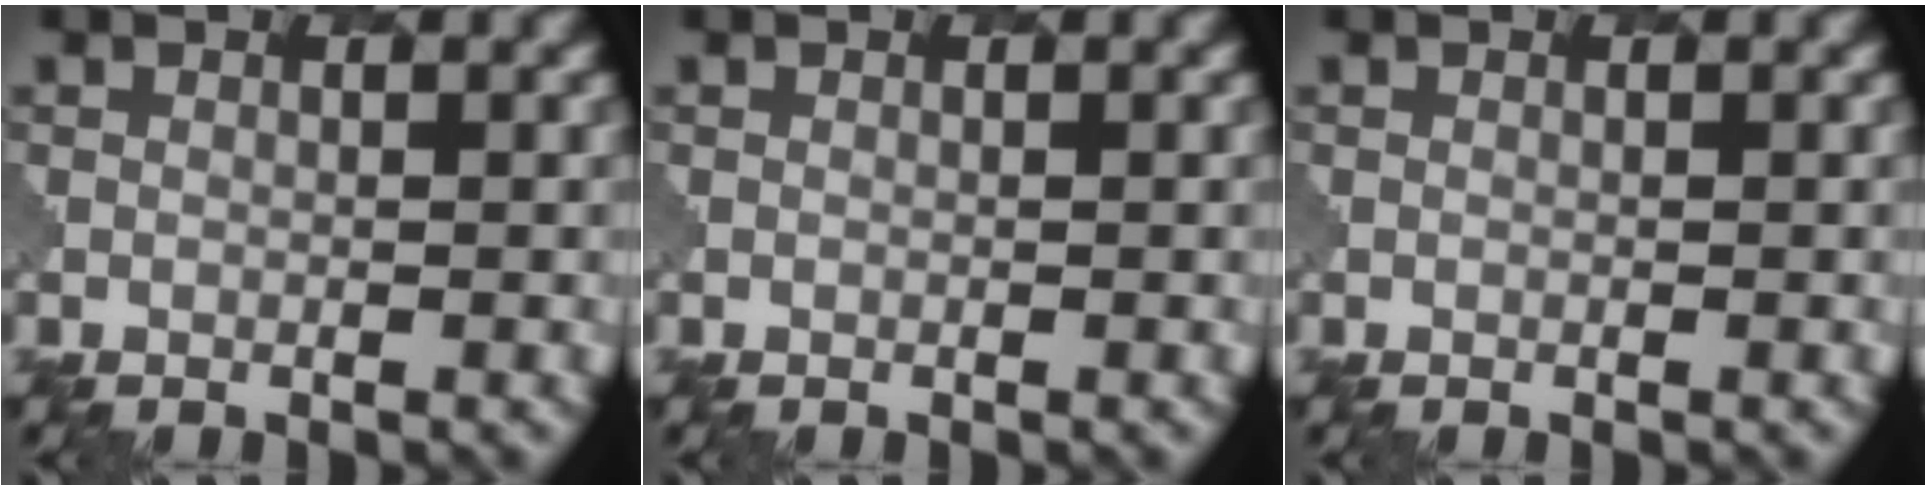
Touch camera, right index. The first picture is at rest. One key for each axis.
{"total": 0.0}
{"total": 0.0}